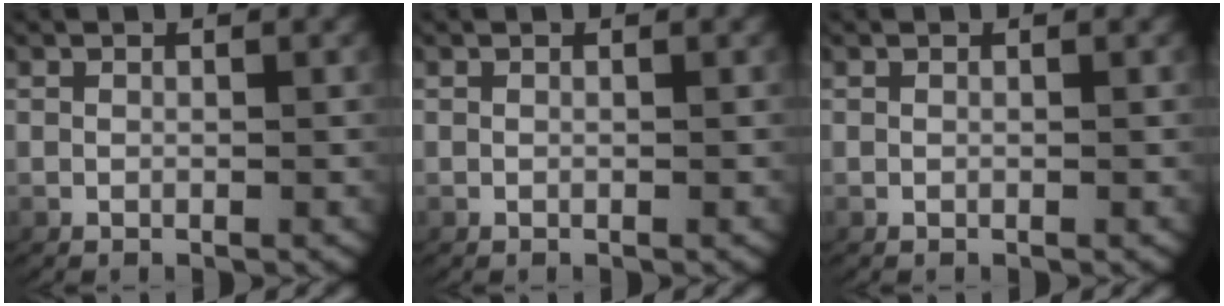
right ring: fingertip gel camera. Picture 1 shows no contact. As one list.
[{"total": 0.0}, {"total": 0.0}]